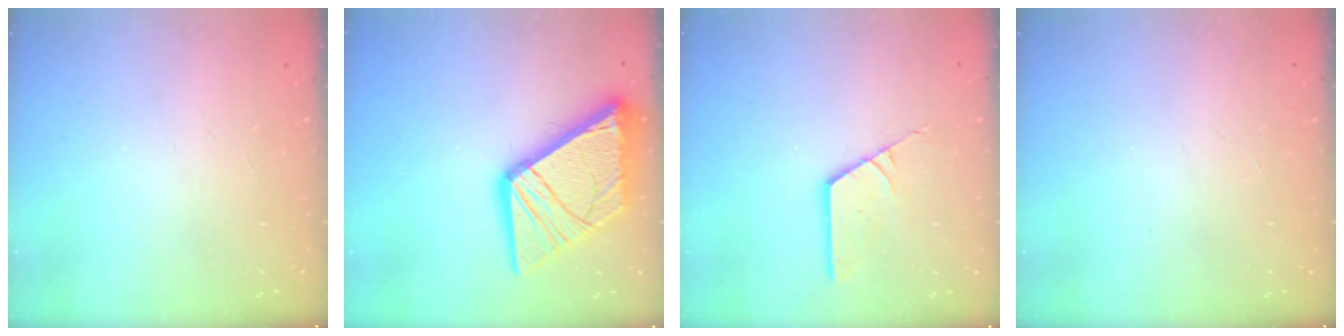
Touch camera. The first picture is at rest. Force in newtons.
{"total": 20.3, "press": 20.2, "slide": 2.4}
{"total": 4.5, "press": 4.4, "slide": 0.5}
{"total": 0.0}